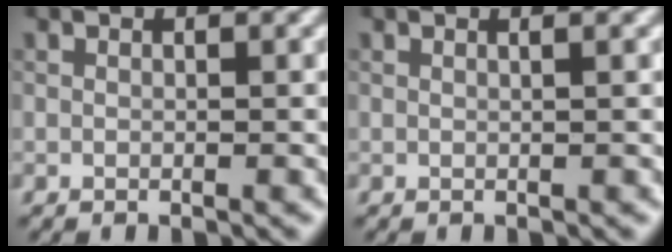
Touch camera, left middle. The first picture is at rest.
{"total": 1.2, "force": [0.4, 0.6, 0.9], "torque": [-0.009, 0.001, -0.006]}